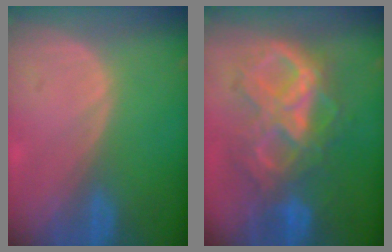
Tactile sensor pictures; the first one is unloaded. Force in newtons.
{"total": 10.6, "press": 10.6, "slide": 1.0}